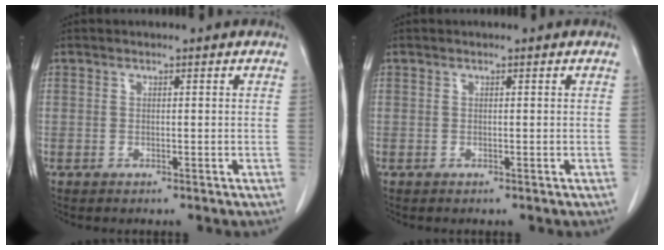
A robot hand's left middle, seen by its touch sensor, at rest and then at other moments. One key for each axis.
{"total": 0.0}